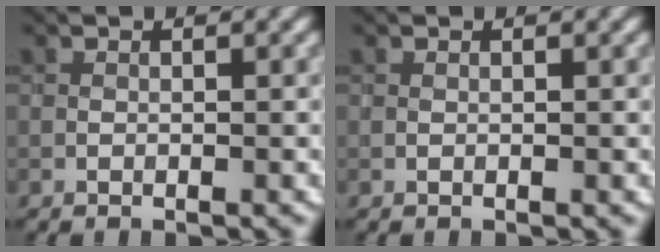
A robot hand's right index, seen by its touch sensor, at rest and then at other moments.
{"total": 0.0}